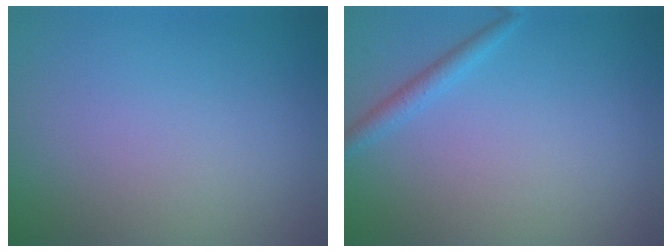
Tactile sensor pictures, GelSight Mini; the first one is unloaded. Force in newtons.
{"total": 1.4, "press": 1.4, "slide": 0.1}